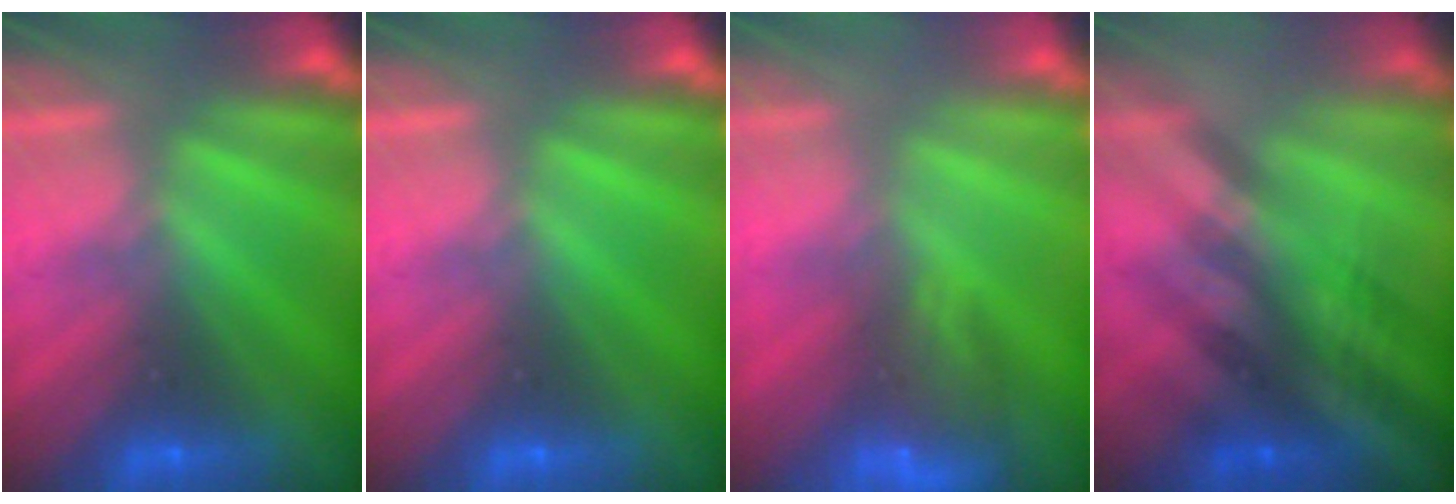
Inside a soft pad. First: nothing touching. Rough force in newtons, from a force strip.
{"total": 0.0}
{"total": 7.6}
{"total": 2.6}